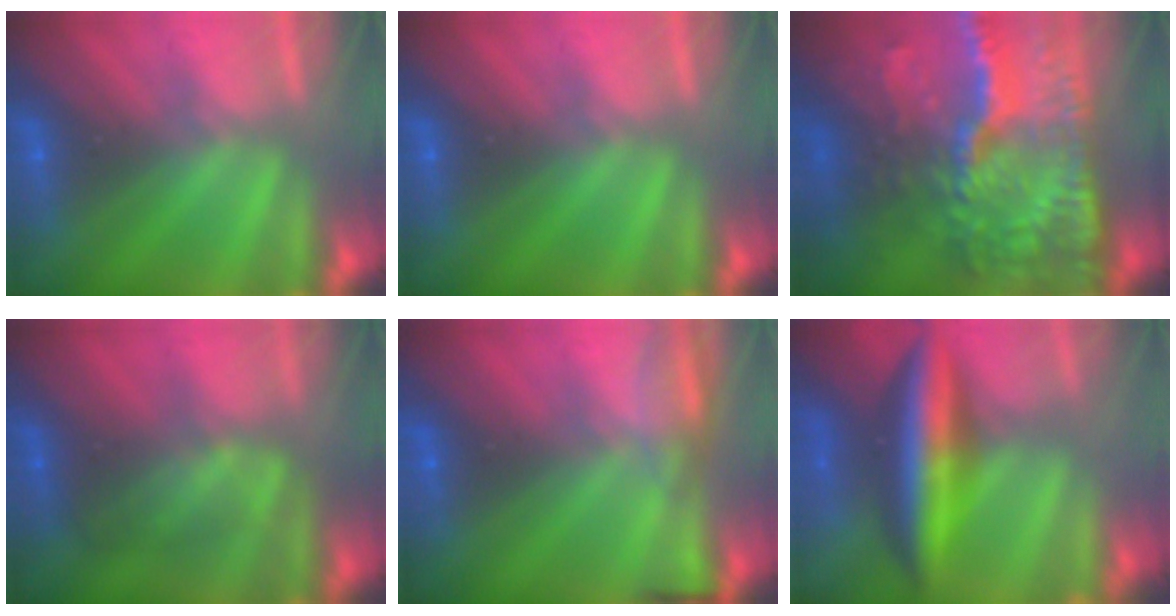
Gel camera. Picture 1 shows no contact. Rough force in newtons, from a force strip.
{"total": 0.0}
{"total": 7.0}
{"total": 2.1}
{"total": 5.0}
{"total": 8.3}